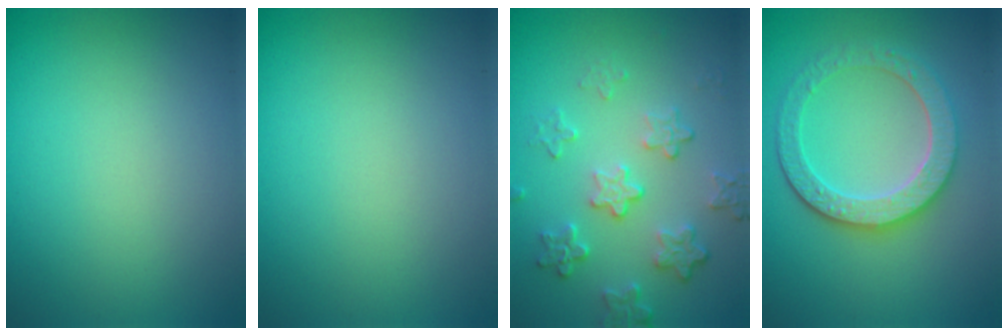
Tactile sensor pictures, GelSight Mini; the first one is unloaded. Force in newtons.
{"total": 0.0}
{"total": 4.4, "press": 3.2, "slide": 3.0}
{"total": 4.5, "press": 4.0, "slide": 2.1}